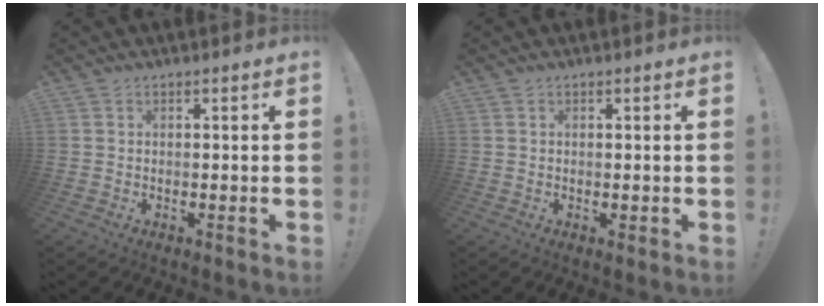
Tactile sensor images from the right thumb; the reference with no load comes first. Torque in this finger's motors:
{"motor_torque": [0.09, 0.03, 0.05, -0.12, 0.04]}